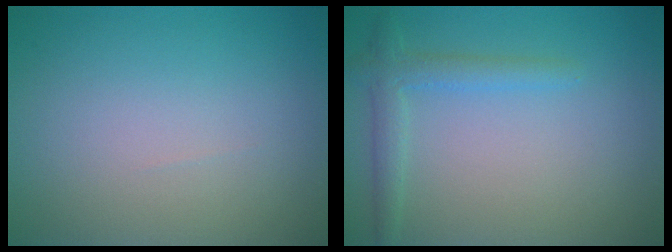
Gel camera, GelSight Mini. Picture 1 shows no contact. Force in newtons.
{"total": 2.3, "press": 2.3, "slide": 0.2}